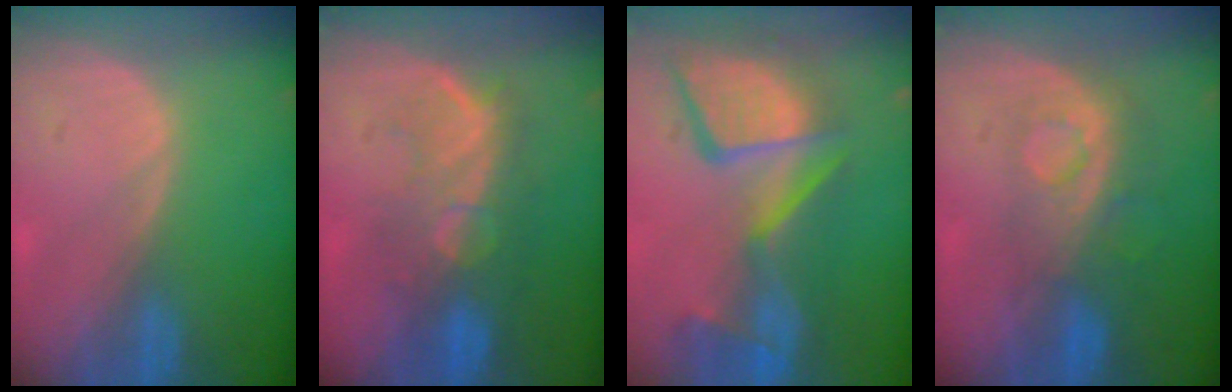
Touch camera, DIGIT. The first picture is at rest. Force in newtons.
{"total": 9.0, "press": 8.5, "slide": 3.0}
{"total": 13.7, "press": 11.3, "slide": 7.8}
{"total": 8.3, "press": 7.3, "slide": 3.8}